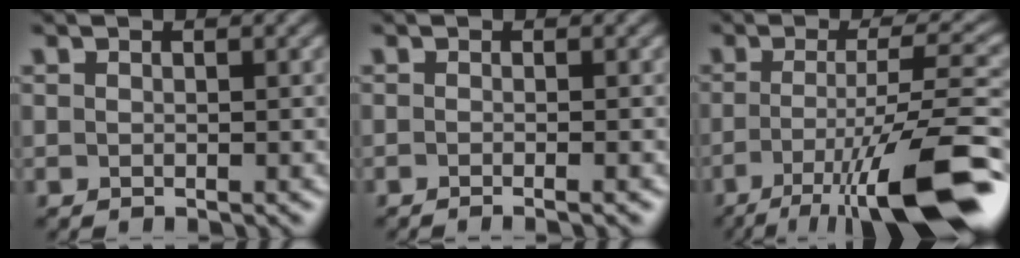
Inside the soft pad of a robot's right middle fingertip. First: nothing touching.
{"total": 2.0, "force": [-0.5, 0.9, 1.8], "torque": [-0.004, -0.006, -0.023]}
{"total": 12.6, "force": [-6.1, 2.7, 10.7], "torque": [-0.167, -0.007, -0.105]}